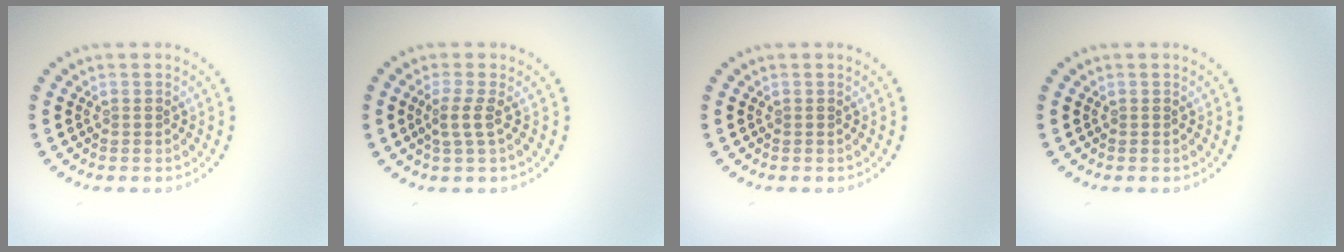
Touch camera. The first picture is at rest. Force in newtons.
{"total": 1.9, "press": 1.4, "slide": 1.2}
{"total": 0.0}
{"total": 0.0}